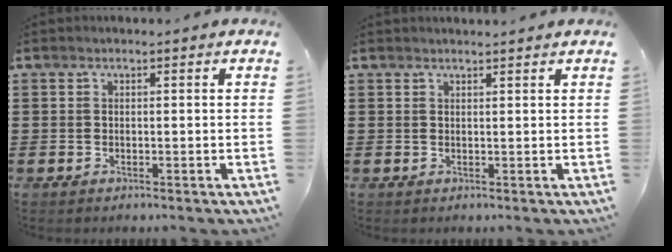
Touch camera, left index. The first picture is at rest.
{"total": 0.8, "force": [0.8, 0.1, 0.0], "torque": [-0.002, -0.001, 0.017]}